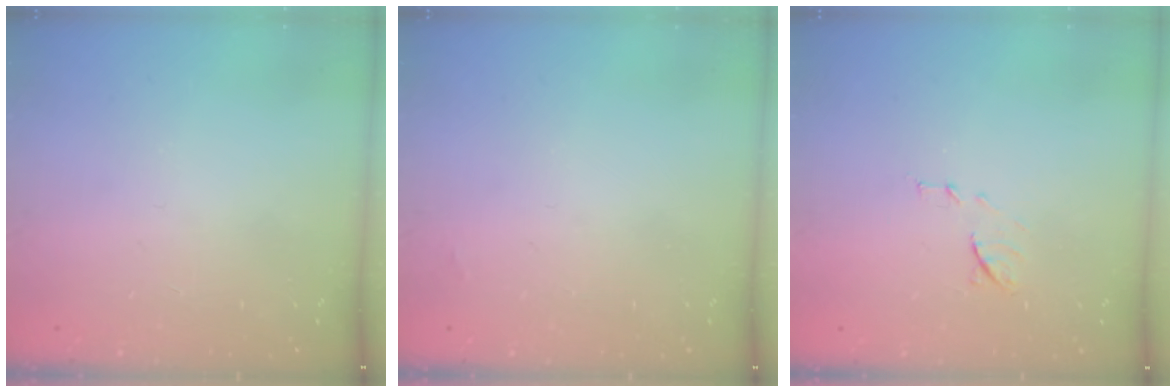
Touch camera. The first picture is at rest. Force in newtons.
{"total": 1.3, "press": 1.3, "slide": 0.2}
{"total": 7.9, "press": 7.9, "slide": 0.7}